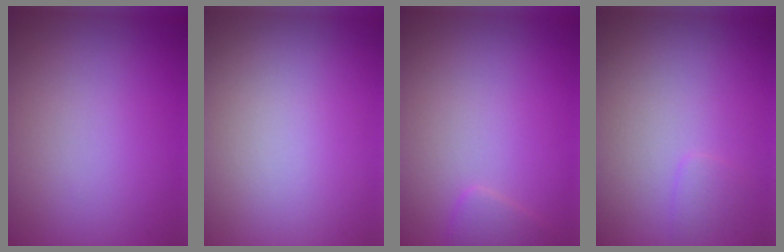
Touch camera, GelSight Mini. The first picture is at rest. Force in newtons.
{"total": 0.0}
{"total": 1.1, "press": 1.1, "slide": 0.1}
{"total": 0.7, "press": 0.7, "slide": 0.1}